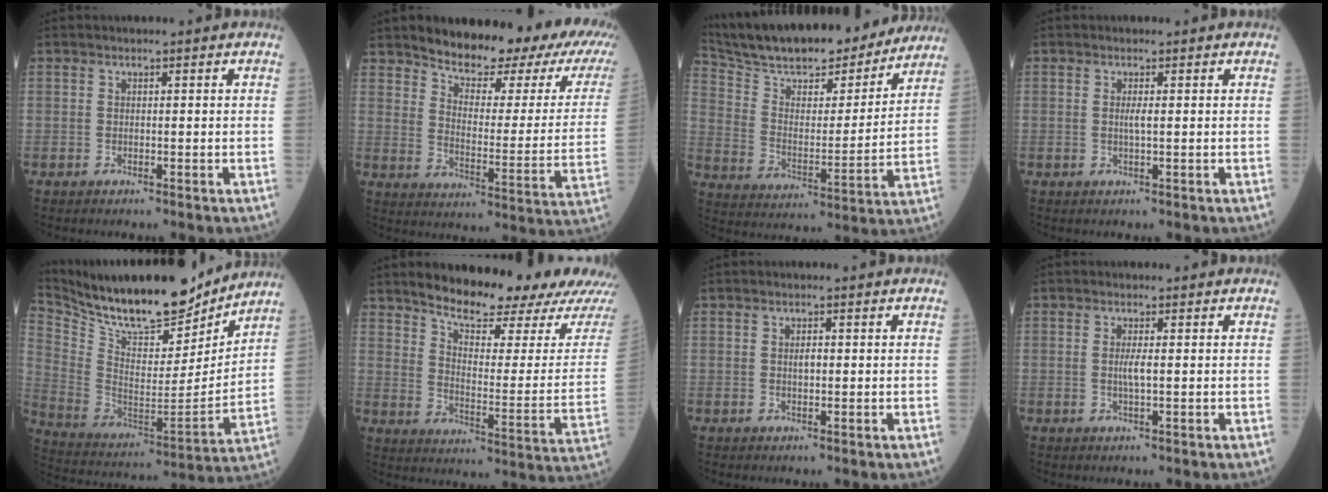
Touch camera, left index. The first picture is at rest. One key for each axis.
{"total": 18.6, "fx": 14.1, "fy": 5.0, "fz": 11.0, "tx": -0.139, "ty": -0.022, "tz": 0.175}
{"total": 23.4, "fx": 20.8, "fy": 5.2, "fz": 9.4, "tx": -0.163, "ty": 0.000, "tz": 0.313}
{"total": 1.0, "fx": -0.2, "fy": 0.0, "fz": 0.9, "tx": -0.023, "ty": -0.004, "tz": -0.006}
{"total": 22.9, "fx": 20.0, "fy": 5.3, "fz": 9.7, "tx": -0.193, "ty": -0.017, "tz": 0.329}
{"total": 17.9, "fx": 15.7, "fy": 2.3, "fz": 8.2, "tx": -0.116, "ty": -0.049, "tz": 0.209}
{"total": 1.1, "fx": -0.2, "fy": 0.5, "fz": 1.0, "tx": -0.018, "ty": -0.003, "tz": -0.004}
{"total": 1.6, "fx": -0.3, "fy": 0.1, "fz": 1.6, "tx": -0.036, "ty": -0.005, "tz": -0.006}